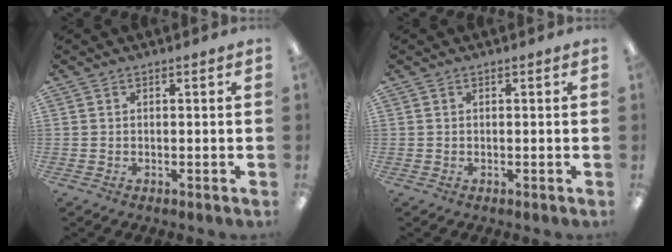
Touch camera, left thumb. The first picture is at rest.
{"total": 0.0}